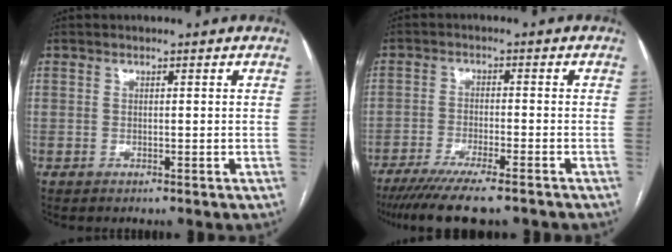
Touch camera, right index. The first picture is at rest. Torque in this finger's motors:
{"motor_torque": [1.13, -1.01, 0.59, 0.14]}